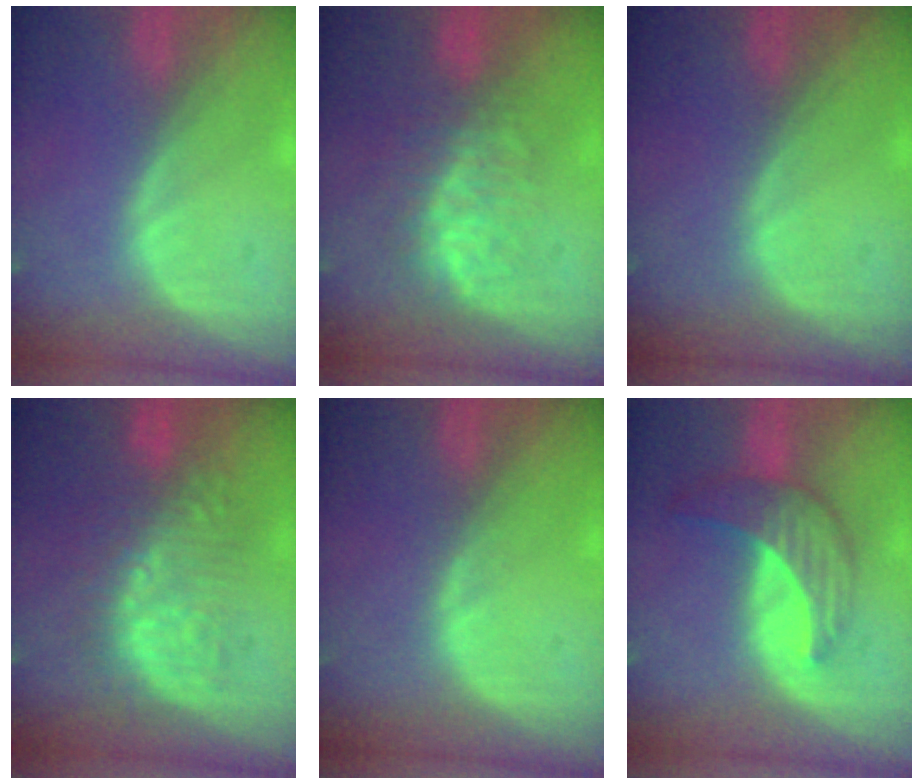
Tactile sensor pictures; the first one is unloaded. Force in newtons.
{"total": 7.7, "press": 7.1, "slide": 3.0}
{"total": 0.0}
{"total": 8.8, "press": 8.7, "slide": 1.4}
{"total": 0.5, "press": 0.5, "slide": 0.1}
{"total": 7.3, "press": 6.6, "slide": 3.2}